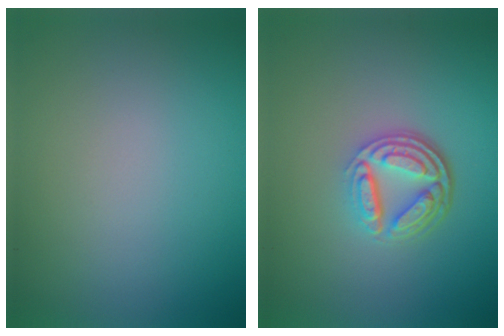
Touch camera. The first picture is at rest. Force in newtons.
{"total": 4.9, "press": 3.5, "slide": 3.4}